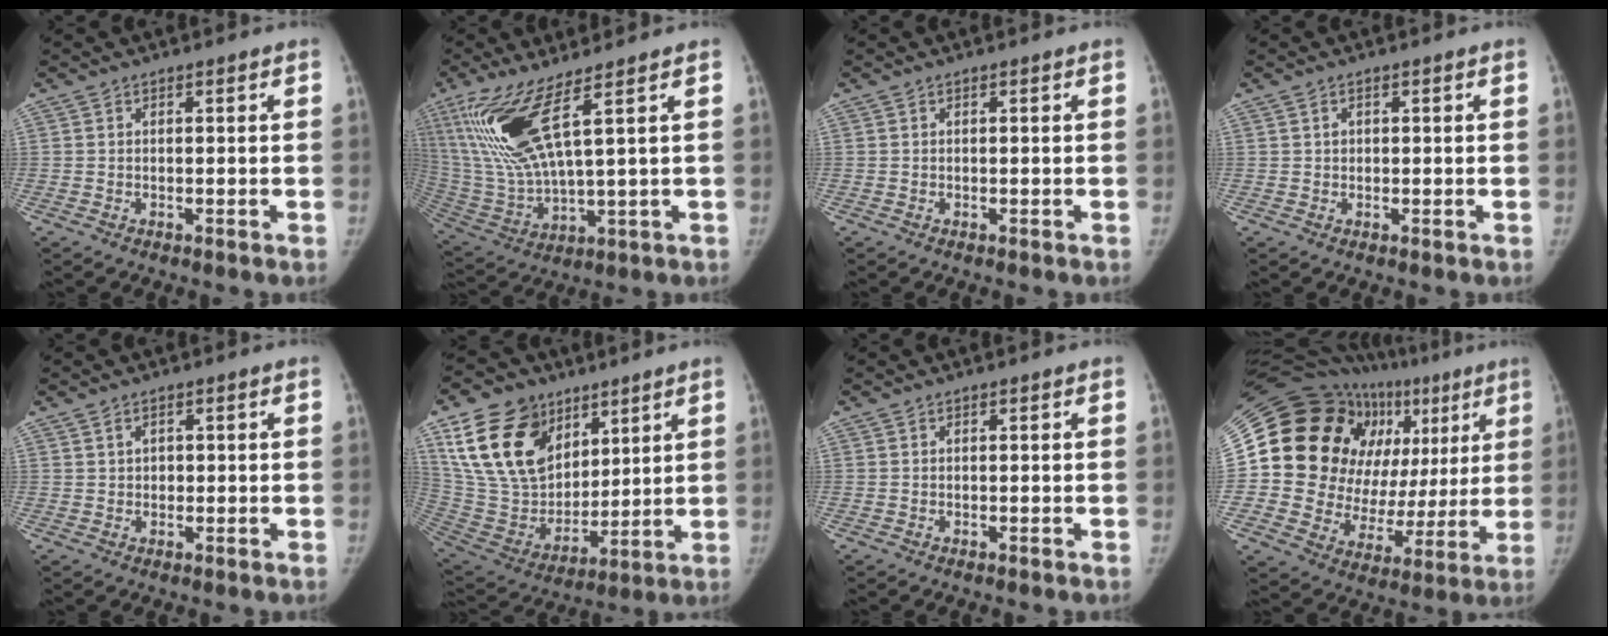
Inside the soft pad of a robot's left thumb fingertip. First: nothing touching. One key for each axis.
{"total": 15.2, "fx": 7.3, "fy": 2.8, "fz": 13.1, "tx": -0.305, "ty": -0.038, "tz": 0.160}
{"total": 0.0}
{"total": 1.1, "fx": 0.4, "fy": 0.9, "fz": 0.4, "tx": -0.001, "ty": 0.000, "tz": 0.006}
{"total": 1.7, "fx": 0.6, "fy": 1.4, "fz": 0.7, "tx": -0.003, "ty": -0.003, "tz": 0.011}
{"total": 23.2, "fx": 11.6, "fy": 15.9, "fz": 12.3, "tx": -0.217, "ty": -0.031, "tz": 0.225}
{"total": 0.0}
{"total": 32.0, "fx": 10.8, "fy": 20.2, "fz": 22.4, "tx": -0.307, "ty": 0.048, "tz": 0.191}